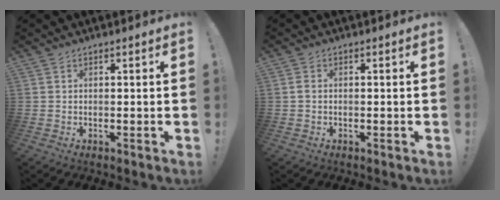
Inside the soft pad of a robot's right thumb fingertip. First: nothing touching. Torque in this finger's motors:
{"motor_torque": [0.02, -0.19, -0.07, 0.07, 0.00]}